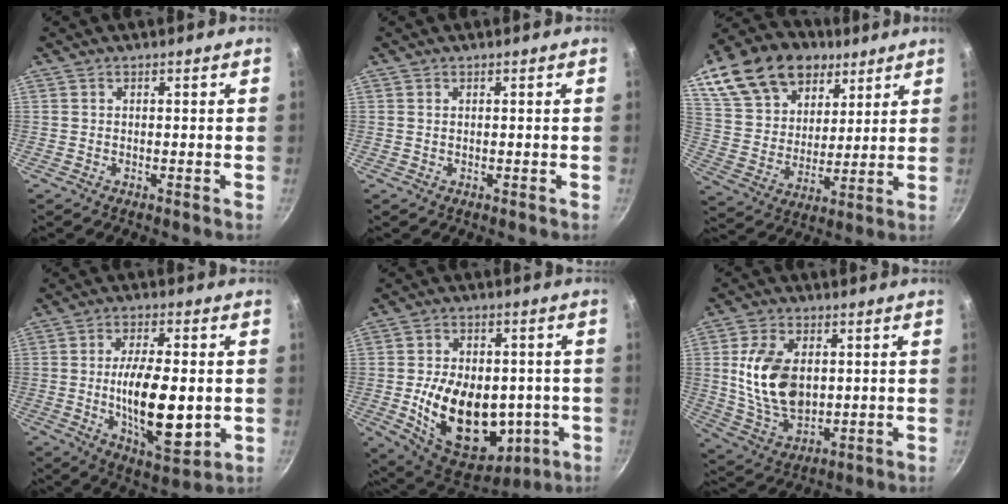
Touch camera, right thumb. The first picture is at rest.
{"total": 0.0}
{"total": 21.4, "force": [11.6, 14.3, 10.9], "torque": [-0.179, -0.020, 0.208]}
{"total": 16.3, "force": [-1.5, 6.7, 14.8], "torque": [-0.239, -0.010, -0.018]}
{"total": 23.0, "force": [-3.6, 15.2, 16.9], "torque": [-0.247, 0.004, -0.034]}
{"total": 14.4, "force": [1.7, 9.2, 10.9], "torque": [-0.184, -0.018, 0.042]}